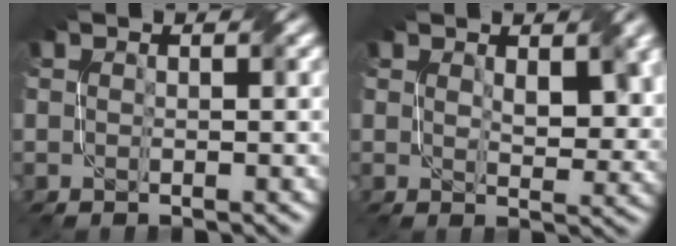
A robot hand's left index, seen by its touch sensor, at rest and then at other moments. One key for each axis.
{"total": 3.5, "fx": 1.4, "fy": 1.6, "fz": 2.7, "tx": -0.042, "ty": -0.001, "tz": 0.035}